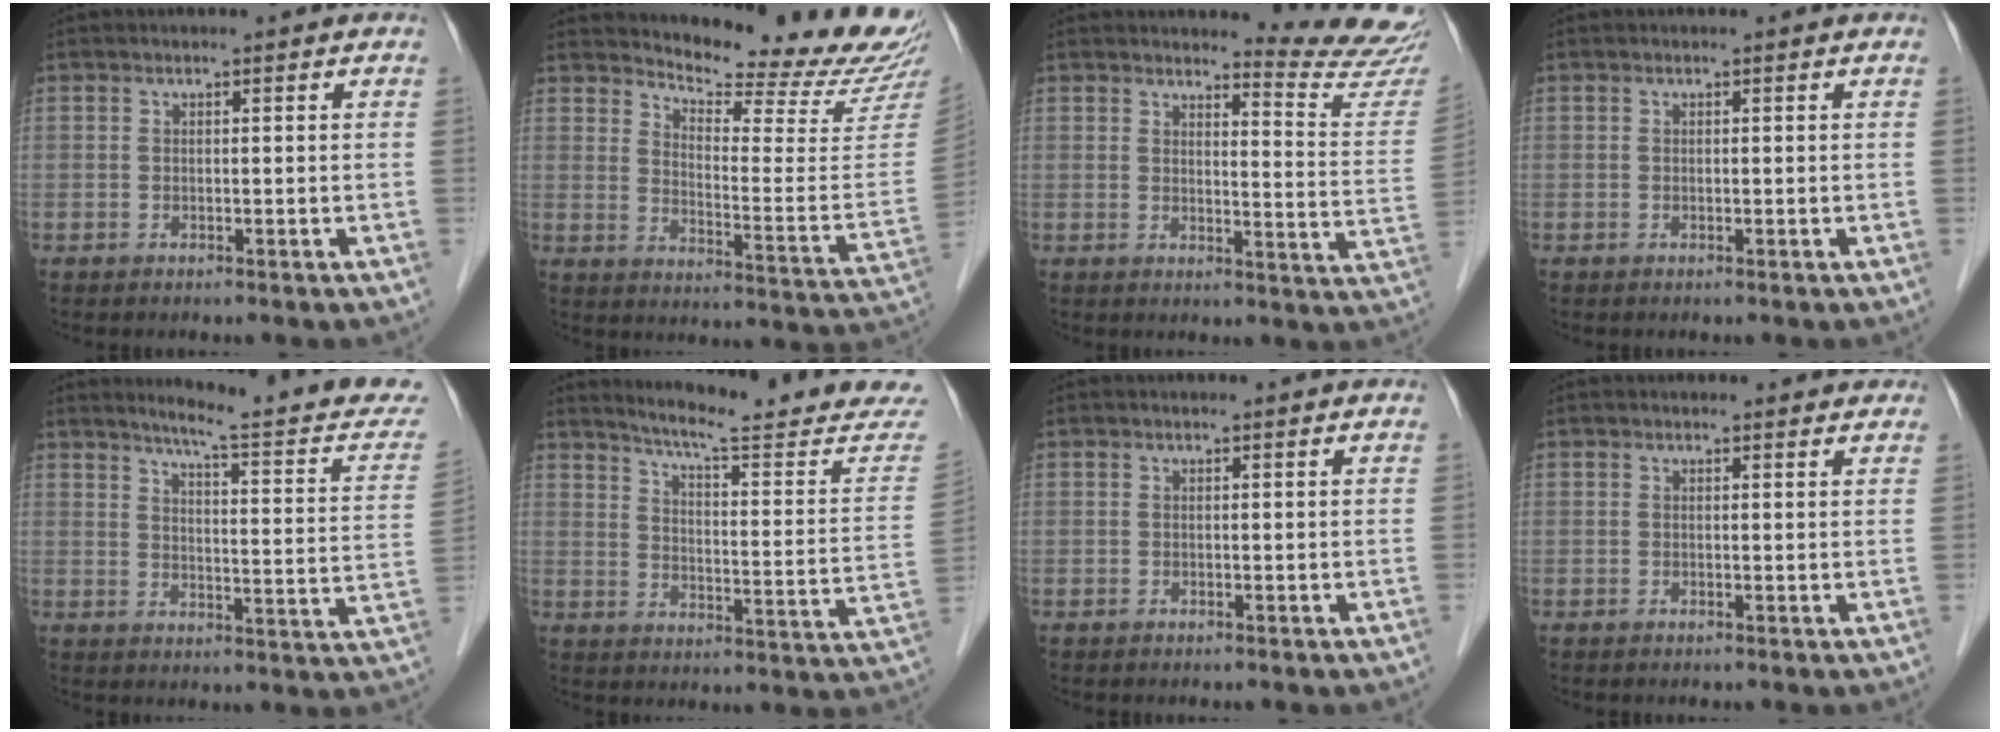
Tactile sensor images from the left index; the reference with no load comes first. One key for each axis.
{"total": 19.7, "fx": 18.8, "fy": 1.2, "fz": 5.7, "tx": -0.090, "ty": -0.116, "tz": 0.225}
{"total": 10.7, "fx": 10.6, "fy": -1.1, "fz": 0.5, "tx": -0.004, "ty": -0.110, "tz": 0.107}
{"total": 0.0}
{"total": 16.7, "fx": 14.9, "fy": 0.5, "fz": 7.5, "tx": -0.094, "ty": -0.059, "tz": 0.172}
{"total": 19.6, "fx": 18.1, "fy": 0.4, "fz": 7.6, "tx": -0.107, "ty": -0.079, "tz": 0.222}
{"total": 0.0}
{"total": 2.6, "fx": 2.4, "fy": 0.8, "fz": 0.5, "tx": -0.008, "ty": 0.005, "tz": 0.017}